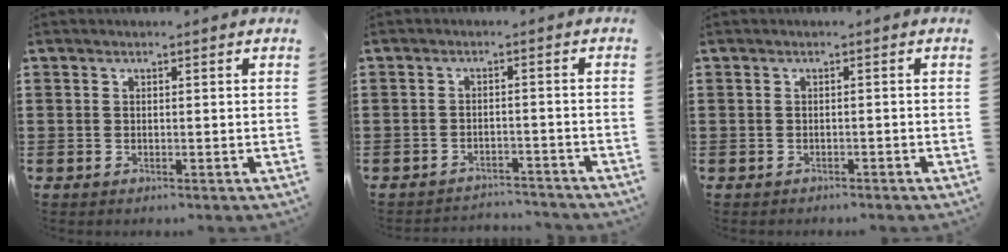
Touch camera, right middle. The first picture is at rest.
{"total": 2.6, "force": [-2.6, 0.2, 0.0], "torque": [-0.008, -0.002, -0.055]}
{"total": 0.6, "force": [-0.6, 0.1, -0.1], "torque": [-0.001, -0.002, -0.012]}